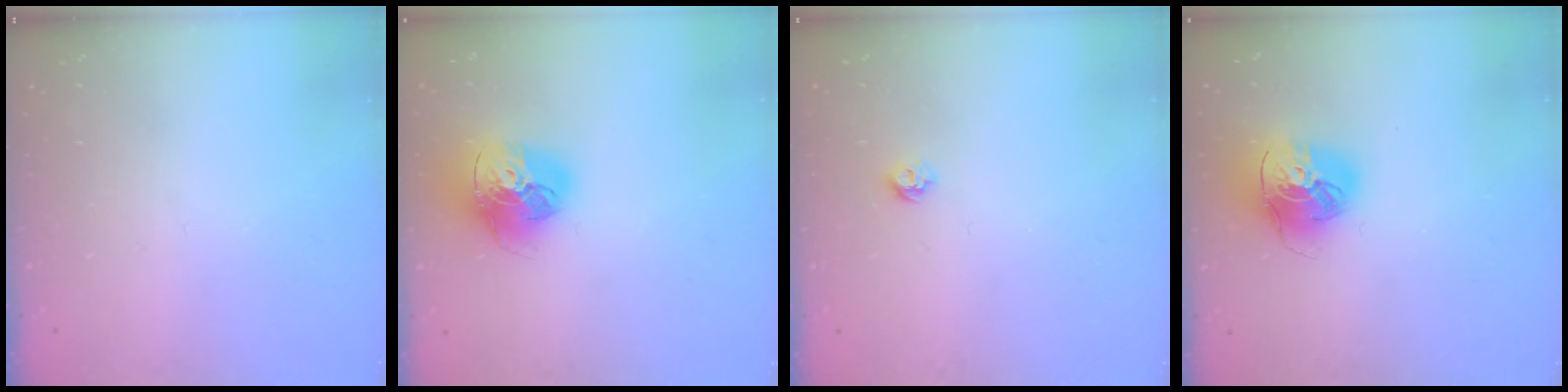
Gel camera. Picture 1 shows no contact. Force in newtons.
{"total": 18.4, "press": 18.3, "slide": 1.8}
{"total": 5.3, "press": 5.3, "slide": 0.8}
{"total": 16.2, "press": 16.1, "slide": 2.0}